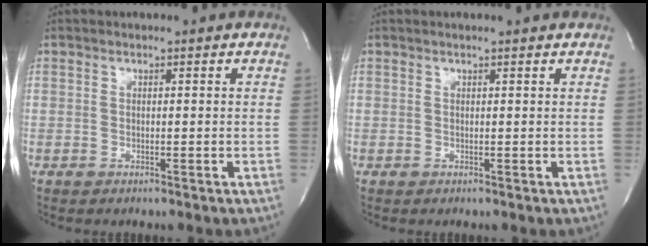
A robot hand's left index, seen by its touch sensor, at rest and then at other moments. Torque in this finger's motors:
{"motor_torque": [0.17, -0.14, -0.03, -0.01]}